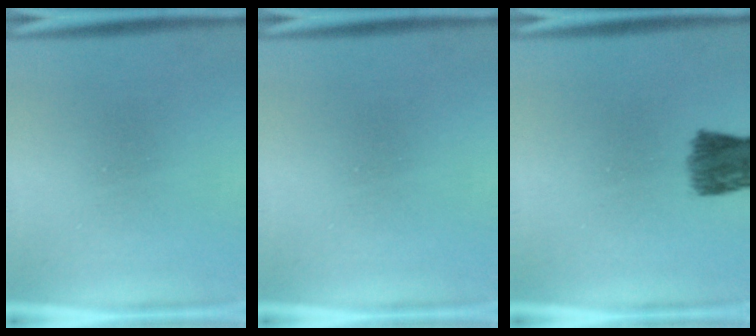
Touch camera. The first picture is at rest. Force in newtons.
{"total": 0.0}
{"total": 7.4}